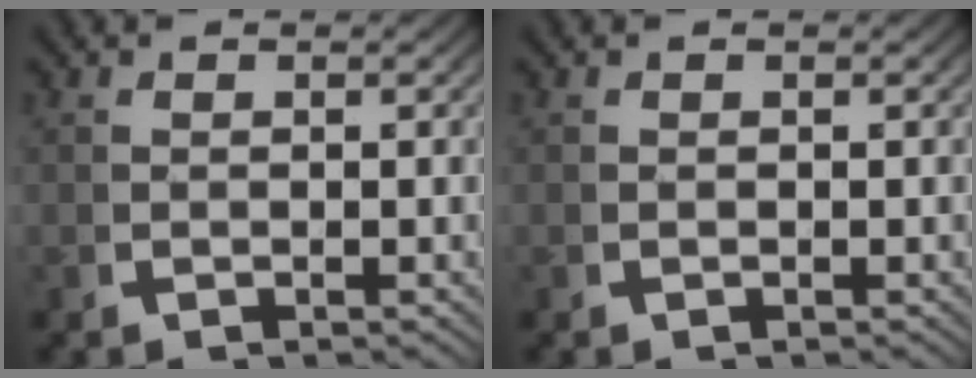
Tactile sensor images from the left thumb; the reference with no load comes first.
{"total": 0.0}